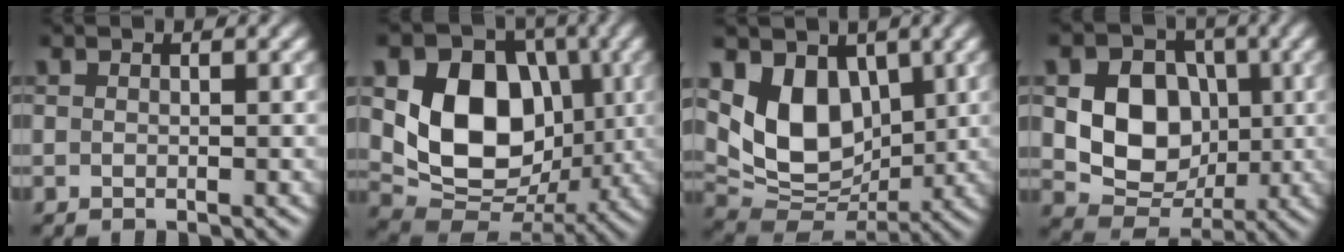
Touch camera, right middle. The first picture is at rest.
{"total": 10.7, "force": [1.3, 8.1, 6.8], "torque": [-0.129, -0.014, 0.025]}
{"total": 7.7, "force": [2.1, 5.5, 5.0], "torque": [-0.090, -0.019, 0.037]}
{"total": 8.3, "force": [0.5, 6.6, 5.0], "torque": [-0.089, -0.004, -0.001]}